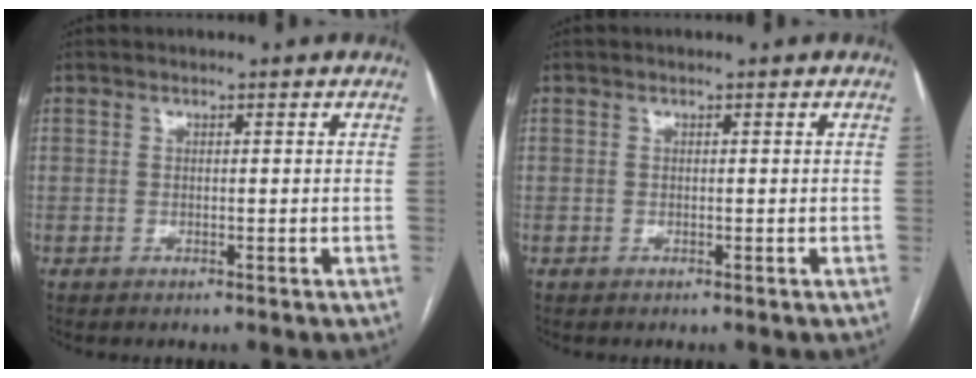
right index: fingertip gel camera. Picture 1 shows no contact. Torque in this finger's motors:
{"motor_torque": [0.02, 0.01, 0.01, 0.00]}